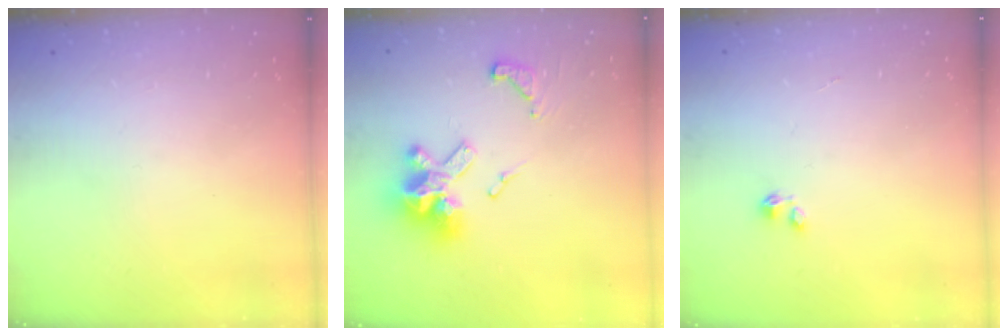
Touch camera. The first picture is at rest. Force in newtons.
{"total": 14.9, "press": 14.8, "slide": 1.8}
{"total": 0.0}